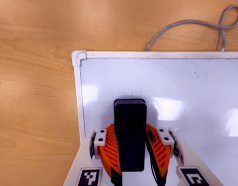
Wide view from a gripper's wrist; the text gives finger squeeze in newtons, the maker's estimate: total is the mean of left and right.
{"total": 11.1, "left": 10.8, "right": 11.4}